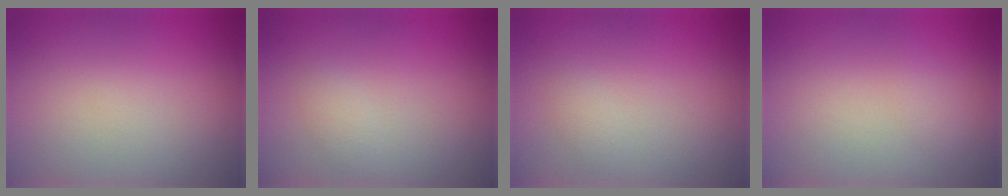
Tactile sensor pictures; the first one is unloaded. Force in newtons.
{"total": 1.1, "press": 1.1, "slide": 0.0}
{"total": 0.8, "press": 0.8, "slide": 0.0}
{"total": 0.9, "press": 0.9, "slide": 0.1}